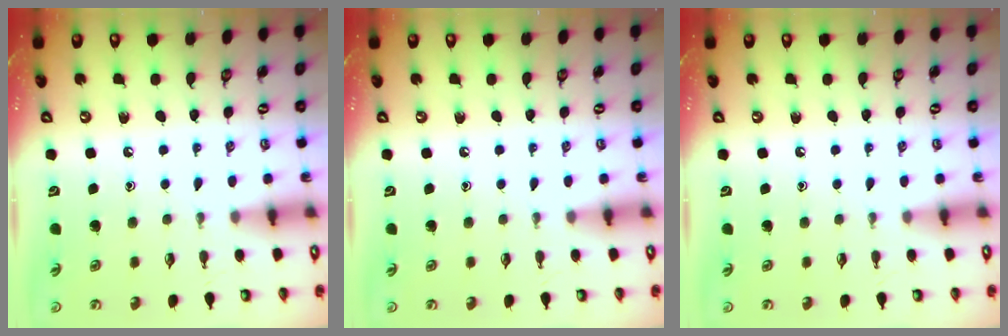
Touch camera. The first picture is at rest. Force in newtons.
{"total": 0.0}
{"total": 0.0}